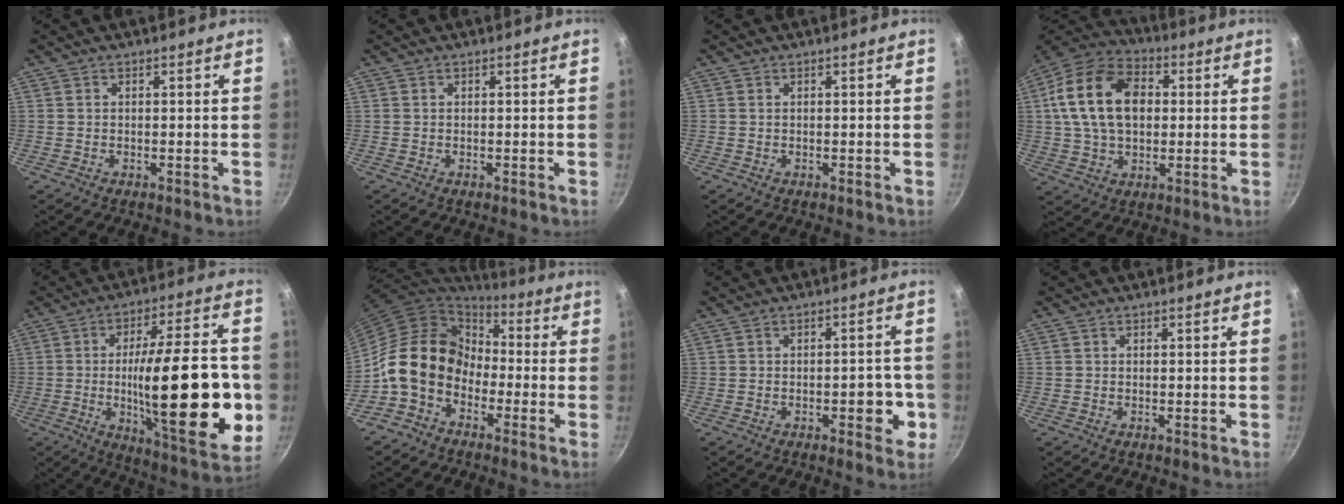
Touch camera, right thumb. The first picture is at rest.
{"total": 0.0}
{"total": 0.0}
{"total": 18.4, "force": [2.8, 12.4, 13.2], "torque": [-0.217, 0.022, 0.038]}
{"total": 29.1, "force": [-4.0, 8.7, 27.5], "torque": [-0.387, 0.000, -0.053]}
{"total": 13.3, "force": [-3.9, 10.3, 7.4], "torque": [-0.091, 0.050, -0.090]}
{"total": 6.4, "force": [-2.0, 3.1, 5.2], "torque": [-0.040, 0.018, -0.026]}
{"total": 0.0}